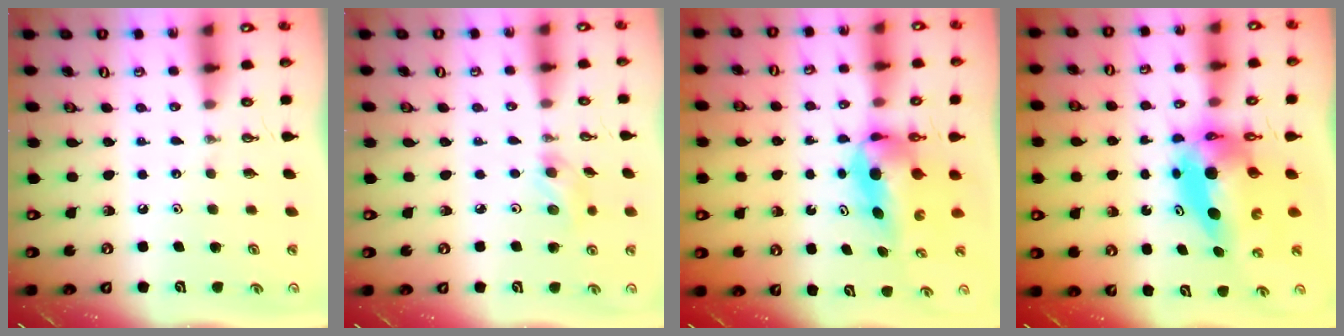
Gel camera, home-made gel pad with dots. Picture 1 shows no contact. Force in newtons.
{"total": 4.6, "press": 4.6, "slide": 0.4}
{"total": 6.4, "press": 6.1, "slide": 2.1}
{"total": 8.5, "press": 8.5, "slide": 0.9}